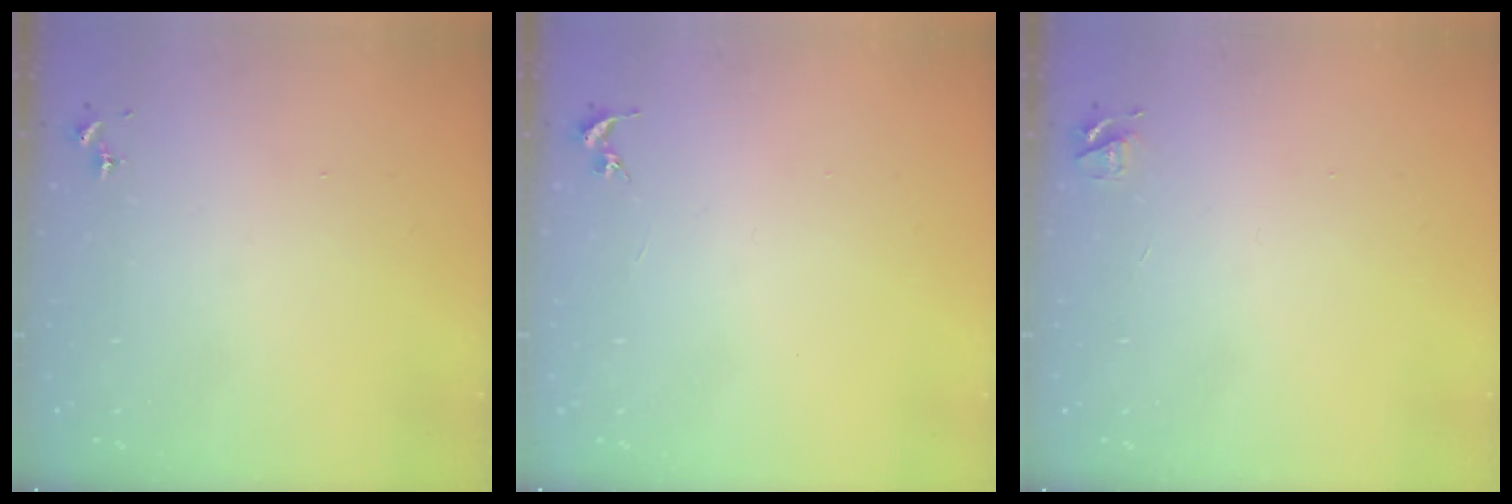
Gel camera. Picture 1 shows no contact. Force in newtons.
{"total": 0.0}
{"total": 4.7, "press": 4.7, "slide": 0.6}